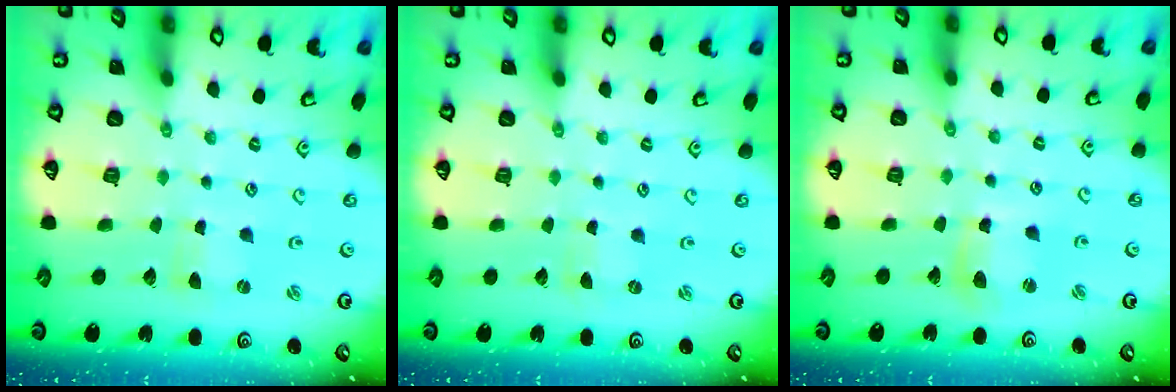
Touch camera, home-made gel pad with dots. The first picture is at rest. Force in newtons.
{"total": 0.0}
{"total": 6.7, "press": 6.6, "slide": 1.1}